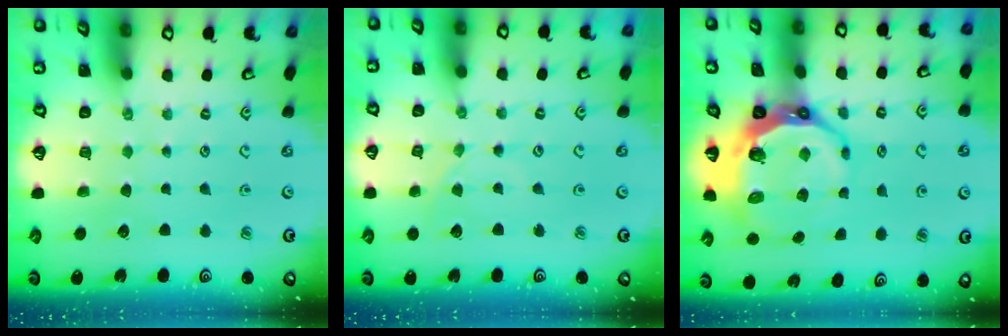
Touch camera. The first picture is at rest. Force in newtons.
{"total": 0.6, "press": 0.5, "slide": 0.2}
{"total": 12.3, "press": 11.6, "slide": 4.2}